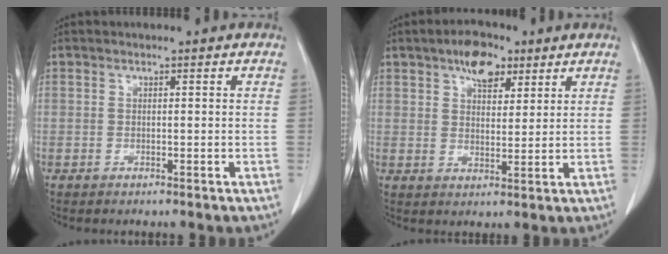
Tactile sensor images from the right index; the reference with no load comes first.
{"total": 6.4, "force": [3.9, 3.2, 3.9], "torque": [-0.066, 0.011, 0.066]}